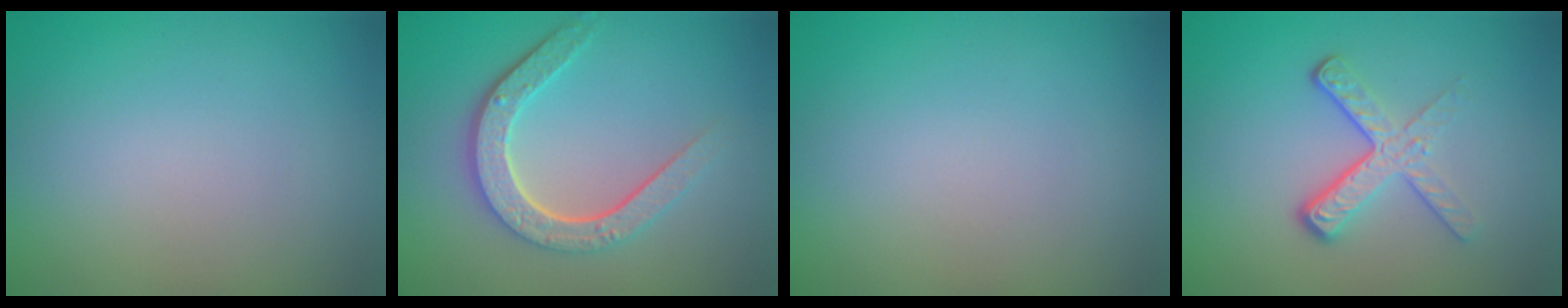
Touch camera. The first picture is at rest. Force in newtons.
{"total": 4.8, "press": 3.6, "slide": 3.1}
{"total": 0.0}
{"total": 3.7, "press": 2.3, "slide": 3.0}